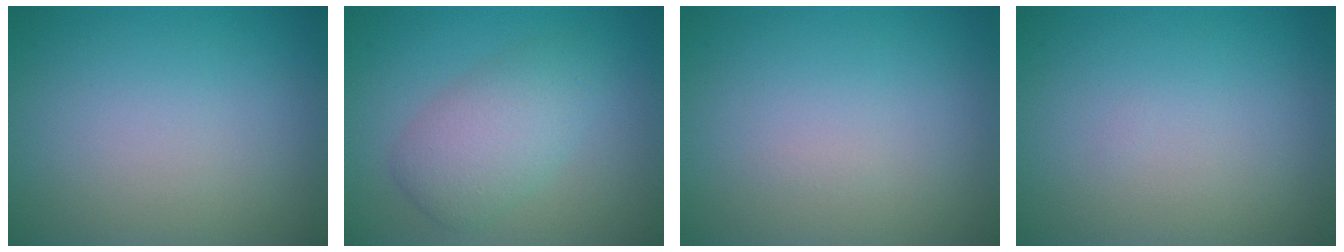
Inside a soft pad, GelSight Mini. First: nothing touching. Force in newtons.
{"total": 4.3, "press": 4.3, "slide": 0.1}
{"total": 0.0}
{"total": 0.0}